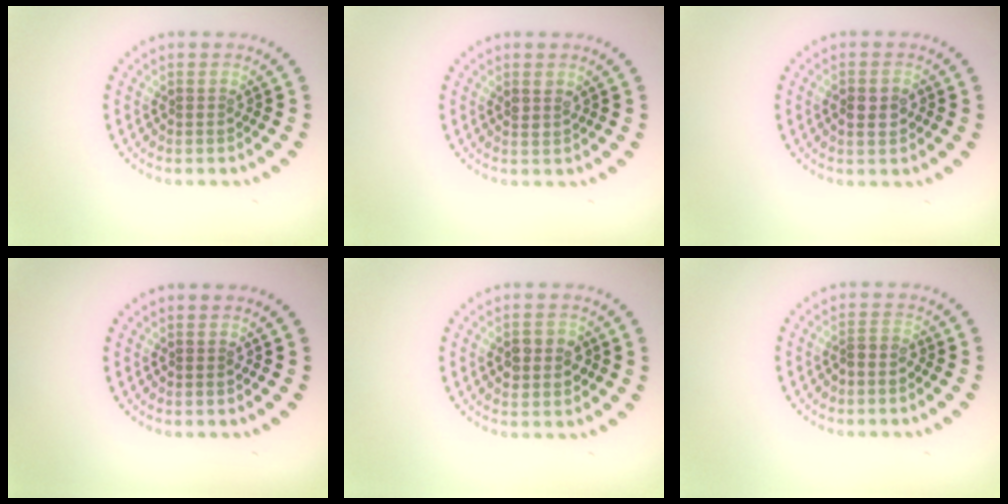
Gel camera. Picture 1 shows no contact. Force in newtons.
{"total": 1.0, "press": 0.9, "slide": 0.5}
{"total": 2.1, "press": 2.1, "slide": 0.2}
{"total": 0.0}
{"total": 2.6, "press": 2.6, "slide": 0.2}
{"total": 1.0, "press": 0.7, "slide": 0.7}